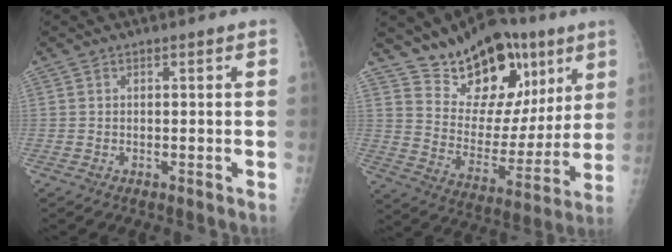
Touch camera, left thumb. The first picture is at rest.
{"total": 20.0, "force": [12.1, 11.2, 11.4], "torque": [-0.115, -0.054, 0.200]}